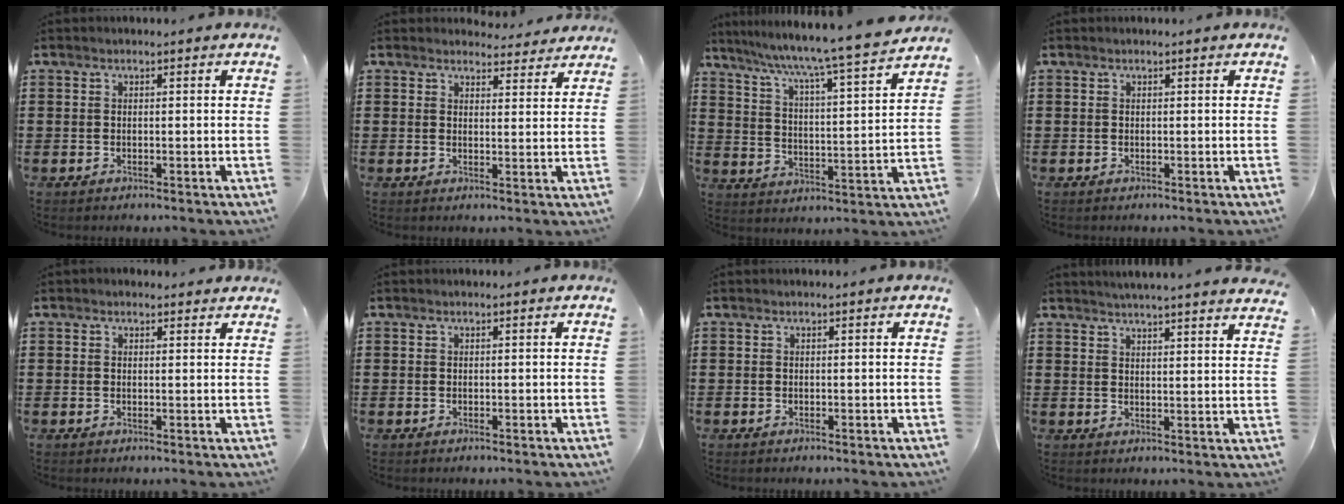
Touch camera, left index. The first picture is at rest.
{"total": 3.6, "force": [3.5, 0.8, 0.5], "torque": [-0.003, -0.018, 0.062]}
{"total": 6.7, "force": [5.8, -1.2, 3.1], "torque": [-0.085, -0.052, 0.085]}
{"total": 0.0}
{"total": 1.2, "force": [1.1, 0.6, 0.2], "torque": [-0.006, 0.005, 0.021]}
{"total": 0.0}
{"total": 0.0}
{"total": 3.7, "force": [3.6, -1.0, 0.4], "torque": [-0.019, -0.020, 0.062]}